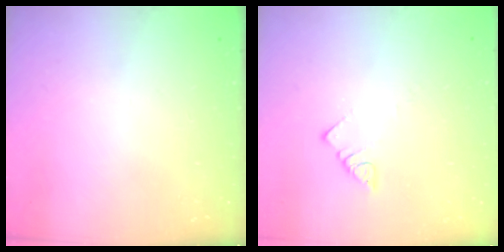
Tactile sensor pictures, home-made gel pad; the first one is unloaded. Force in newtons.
{"total": 3.0, "press": 3.0, "slide": 0.1}